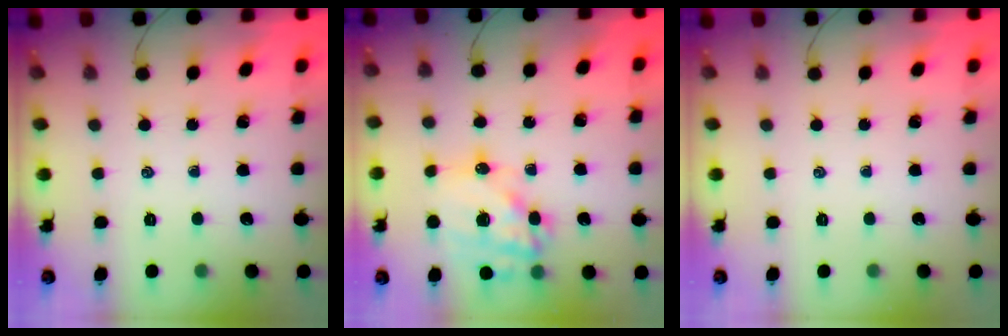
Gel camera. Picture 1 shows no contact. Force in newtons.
{"total": 18.2, "press": 17.8, "slide": 3.8}
{"total": 0.0}